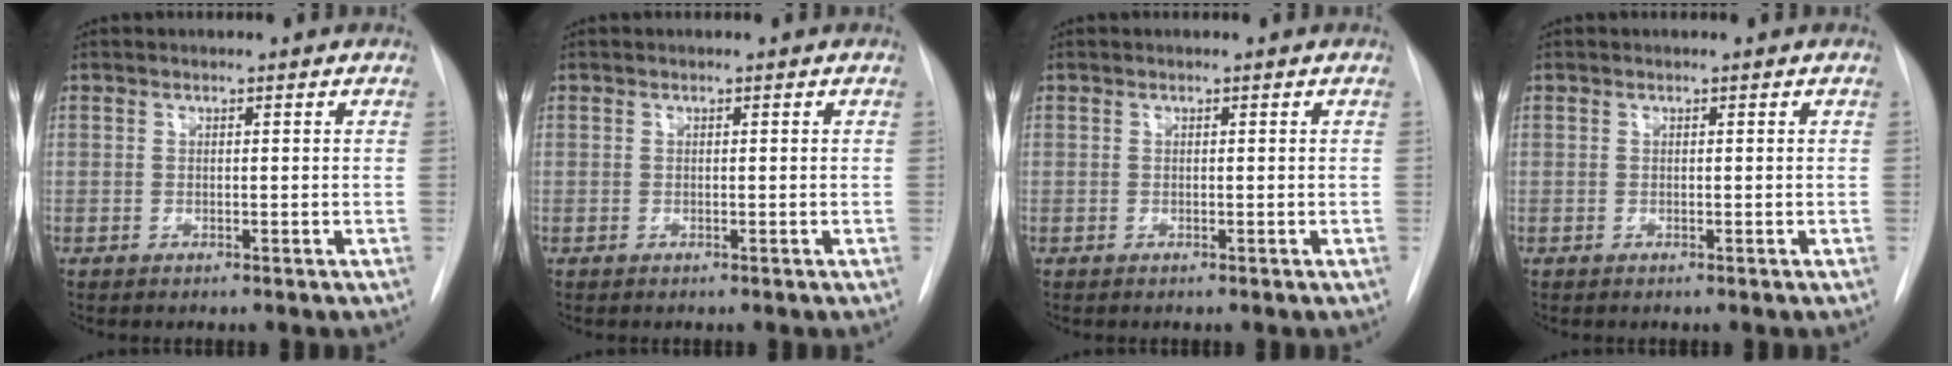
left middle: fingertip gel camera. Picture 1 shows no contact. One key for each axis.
{"total": 0.0}
{"total": 0.0}
{"total": 0.0}